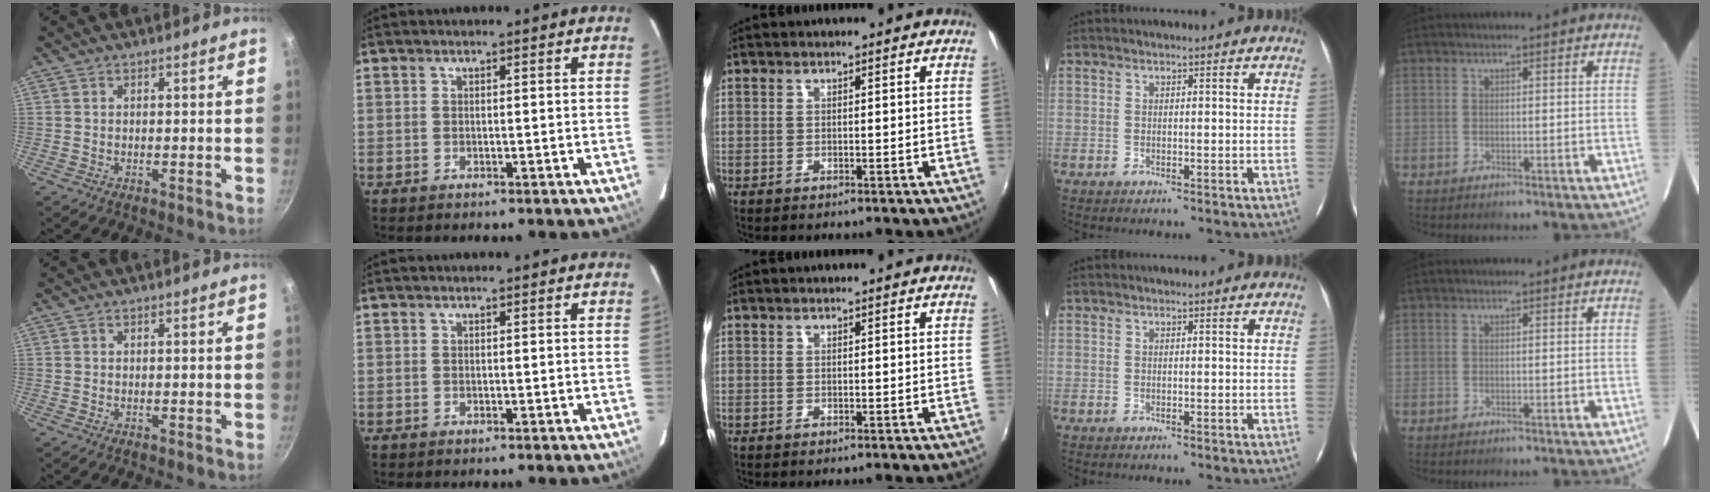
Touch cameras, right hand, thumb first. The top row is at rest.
{}